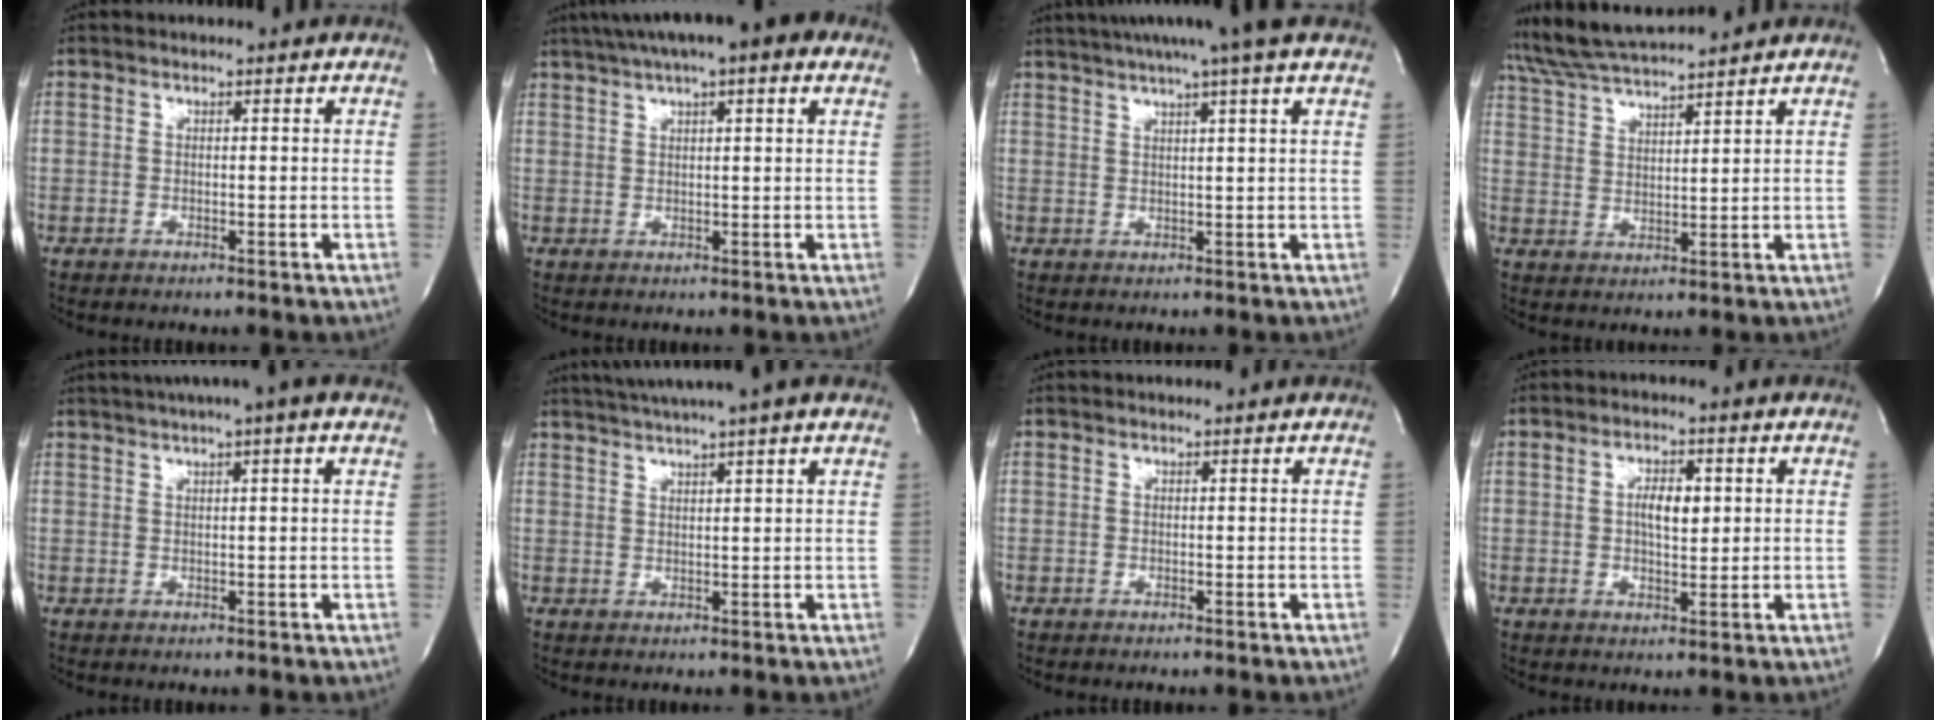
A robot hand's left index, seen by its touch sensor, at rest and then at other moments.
{"total": 12.0, "force": [7.7, 2.3, 8.9], "torque": [-0.149, 0.038, 0.109]}
{"total": 10.6, "force": [8.3, -1.1, 6.5], "torque": [-0.113, 0.018, 0.102]}
{"total": 9.3, "force": [8.7, -0.6, 3.3], "torque": [-0.070, 0.019, 0.164]}
{"total": 7.3, "force": [5.0, 0.0, 5.4], "torque": [-0.089, 0.027, 0.067]}
{"total": 9.1, "force": [7.3, -1.0, 5.3], "torque": [-0.095, 0.025, 0.097]}
{"total": 0.0}
{"total": 4.4, "force": [0.7, 1.8, 4.0], "torque": [-0.066, 0.003, 0.011]}